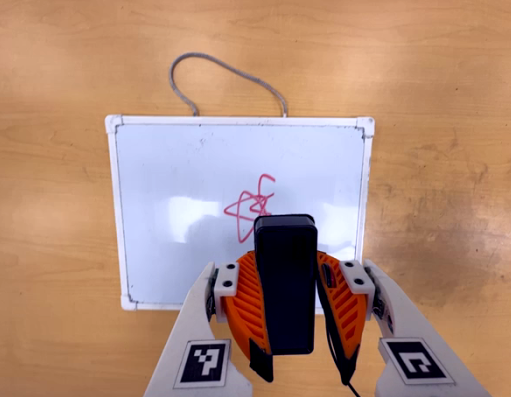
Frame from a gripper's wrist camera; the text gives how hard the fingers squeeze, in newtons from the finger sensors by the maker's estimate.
{"total": 7.0, "left": 5.5, "right": 8.5}